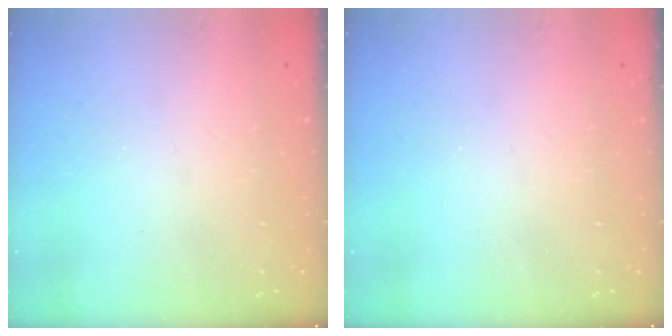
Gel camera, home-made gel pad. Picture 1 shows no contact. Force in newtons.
{"total": 0.0}